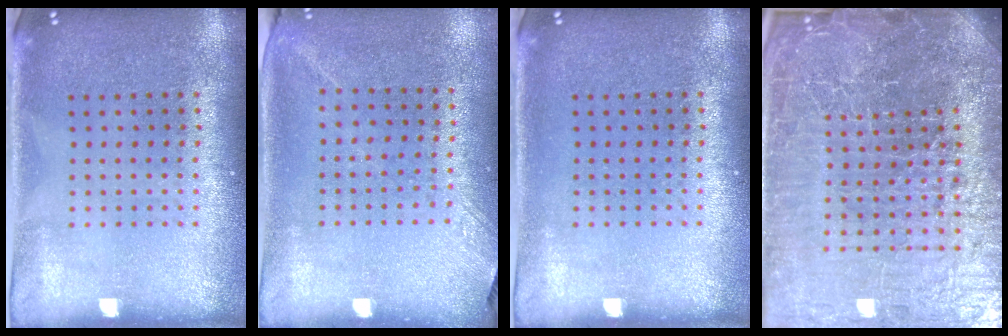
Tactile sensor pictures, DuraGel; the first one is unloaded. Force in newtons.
{"total": 1.2, "press": 0.9, "slide": 0.8}
{"total": 0.0}
{"total": 7.6, "press": 6.6, "slide": 3.9}